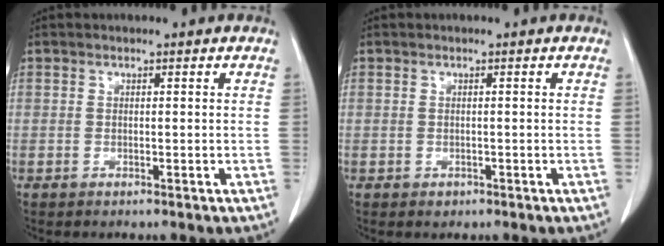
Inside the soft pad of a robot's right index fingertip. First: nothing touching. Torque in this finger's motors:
{"motor_torque": [-0.05, -0.01, -0.16, -0.06]}